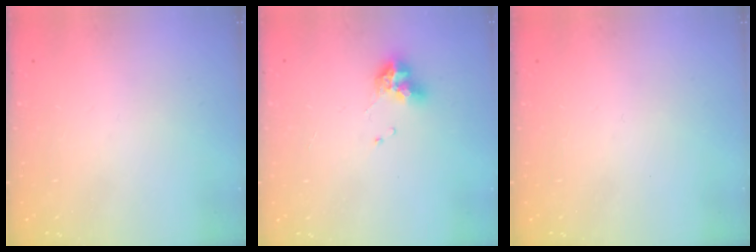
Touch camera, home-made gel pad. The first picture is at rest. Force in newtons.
{"total": 9.6, "press": 9.6, "slide": 0.8}
{"total": 0.0}